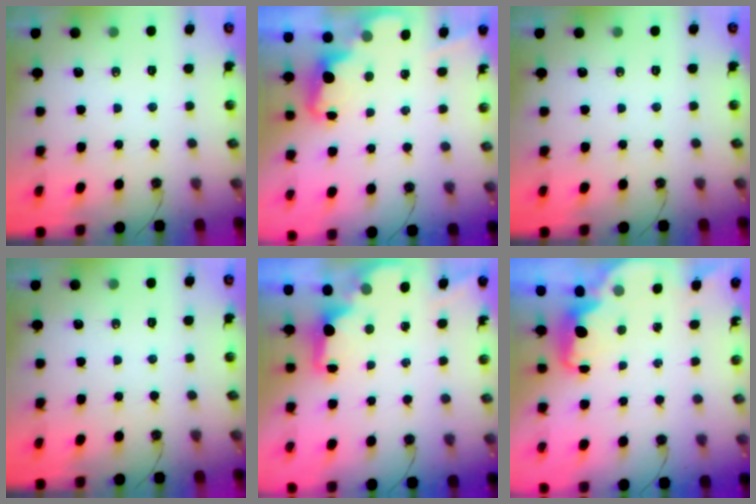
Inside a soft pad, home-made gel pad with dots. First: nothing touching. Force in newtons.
{"total": 2.4, "press": 2.3, "slide": 0.6}
{"total": 0.0}
{"total": 0.0}
{"total": 1.6, "press": 1.4, "slide": 0.7}
{"total": 2.2, "press": 2.1, "slide": 0.6}